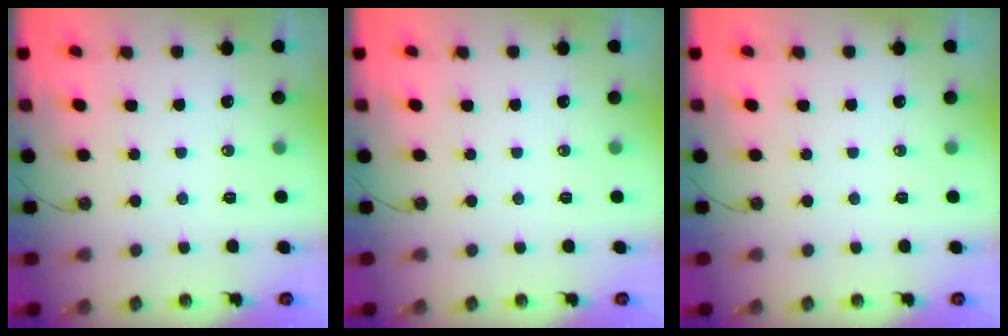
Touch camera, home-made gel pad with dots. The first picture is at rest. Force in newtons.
{"total": 0.0}
{"total": 0.0}